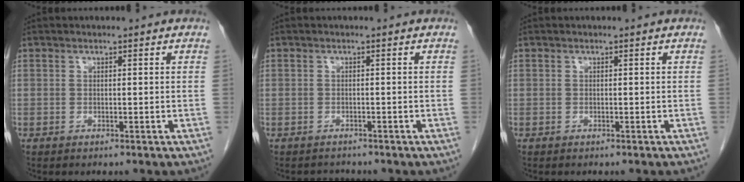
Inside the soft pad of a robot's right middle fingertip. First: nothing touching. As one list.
[{"total": 1.3, "force": [-1.2, 0.3, -0.4], "torque": [0.003, -0.004, -0.018]}, {"total": 2.1, "force": [-1.9, -0.1, 1.0], "torque": [-0.012, 0.001, -0.021]}]